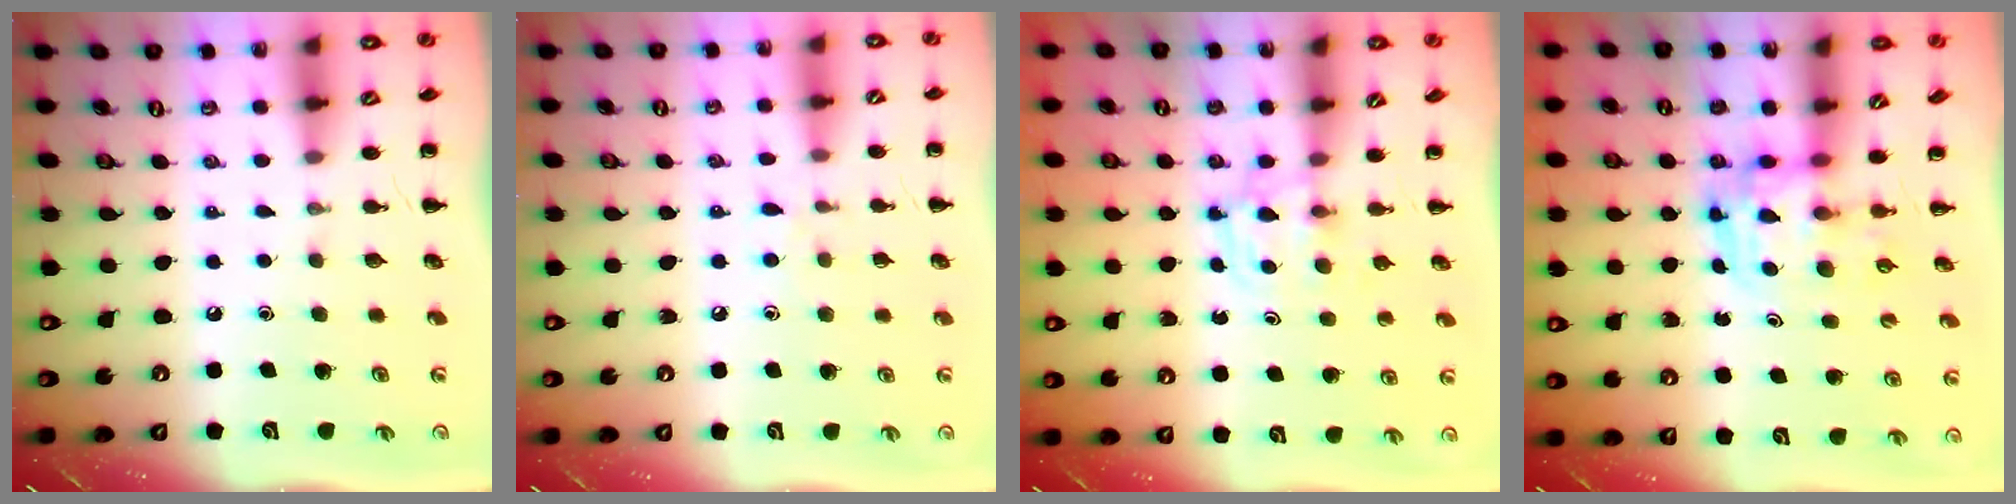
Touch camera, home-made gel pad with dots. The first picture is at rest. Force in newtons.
{"total": 5.9, "press": 5.4, "slide": 2.3}
{"total": 2.9, "press": 2.6, "slide": 1.2}
{"total": 3.6, "press": 3.5, "slide": 0.6}